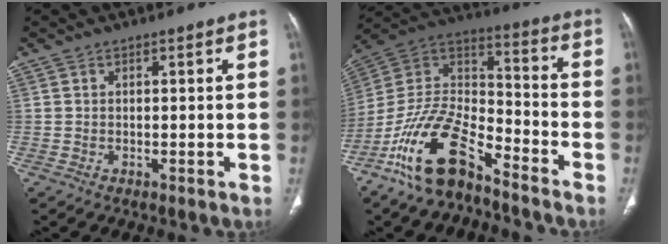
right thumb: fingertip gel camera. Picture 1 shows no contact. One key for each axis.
{"total": 17.1, "fx": -11.7, "fy": 6.7, "fz": 10.5, "tx": -0.186, "ty": 0.079, "tz": -0.222}